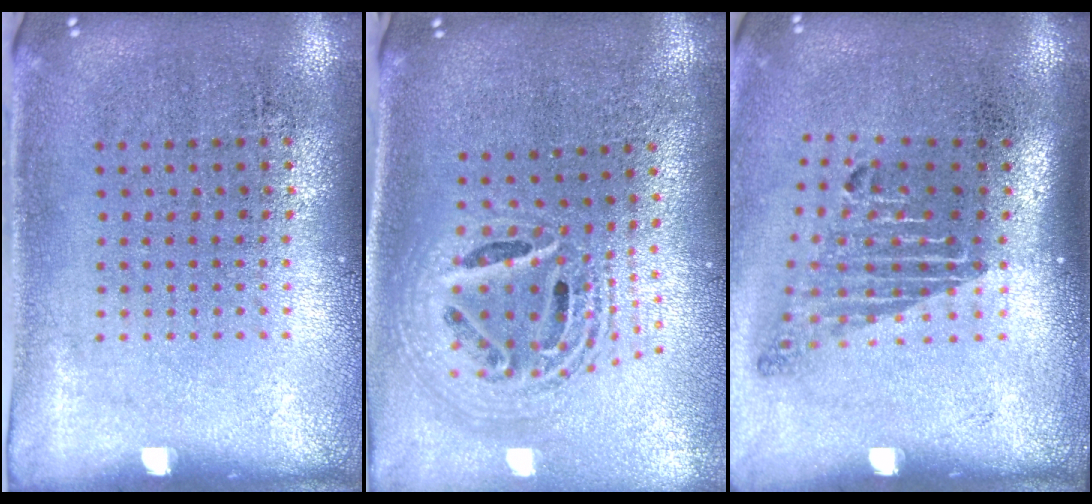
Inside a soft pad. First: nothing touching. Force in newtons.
{"total": 2.3, "press": 1.7, "slide": 1.6}
{"total": 1.8, "press": 1.3, "slide": 1.3}